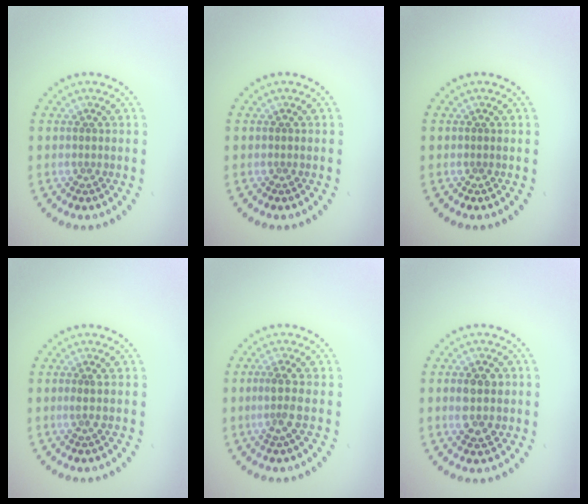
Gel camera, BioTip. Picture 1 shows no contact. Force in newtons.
{"total": 0.0}
{"total": 0.0}
{"total": 0.7, "press": 0.3, "slide": 0.6}
{"total": 2.0, "press": 1.5, "slide": 1.3}
{"total": 3.5, "press": 3.5, "slide": 0.2}